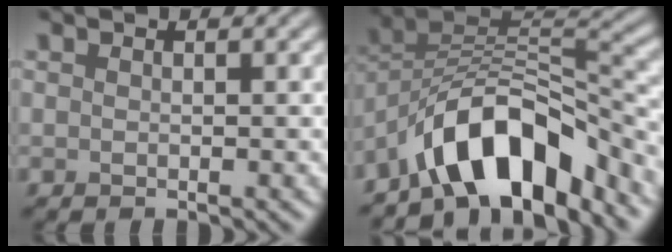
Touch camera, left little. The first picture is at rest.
{"total": 9.8, "force": [-6.6, 3.7, 6.2], "torque": [-0.085, 0.013, -0.121]}